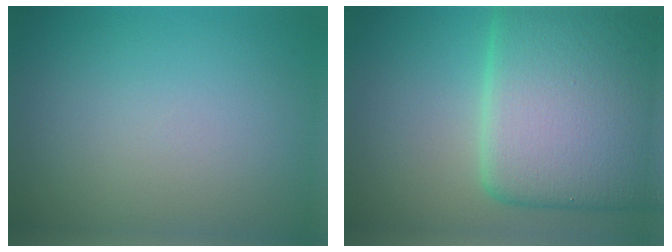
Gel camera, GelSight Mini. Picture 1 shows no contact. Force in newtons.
{"total": 13.4, "press": 13.4, "slide": 0.5}